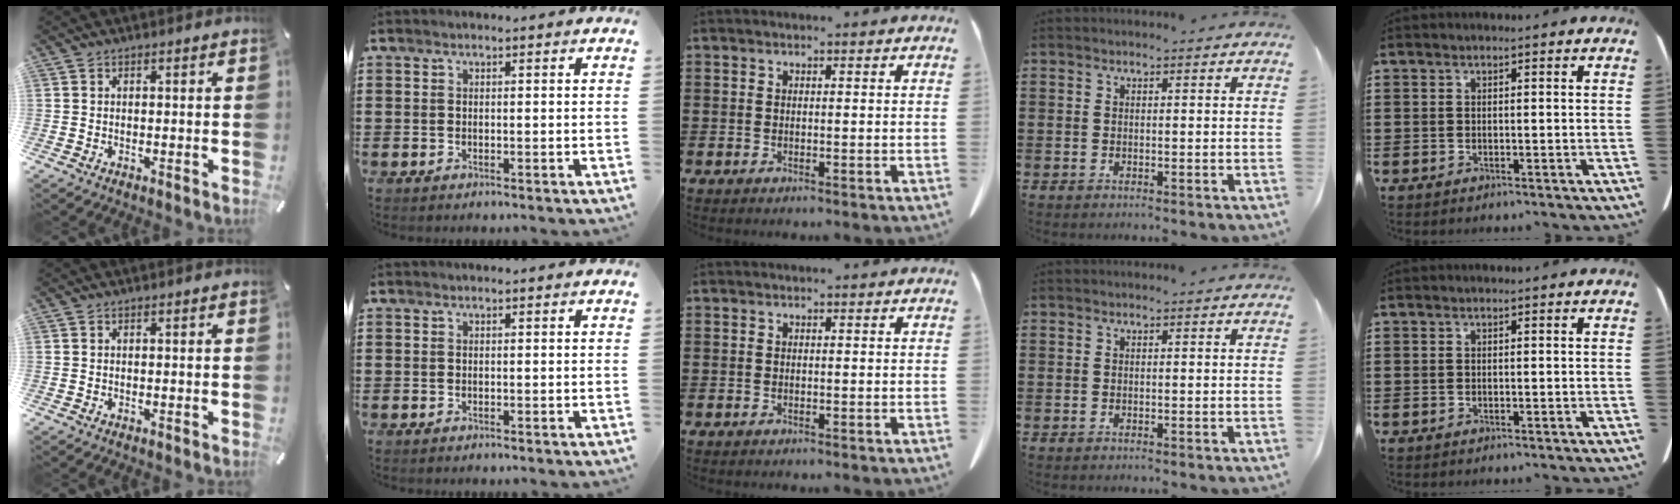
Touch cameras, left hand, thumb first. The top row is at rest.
{}